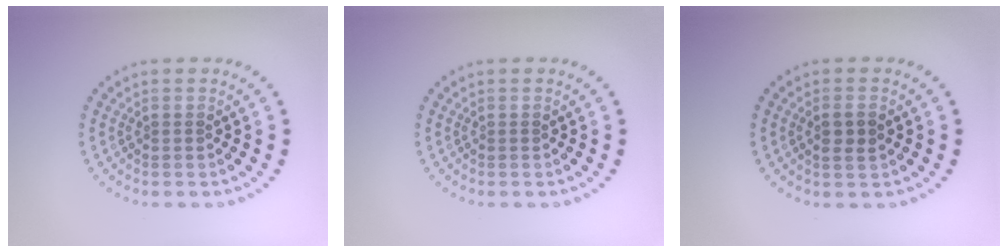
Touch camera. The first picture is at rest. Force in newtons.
{"total": 0.0}
{"total": 1.8, "press": 1.7, "slide": 0.4}